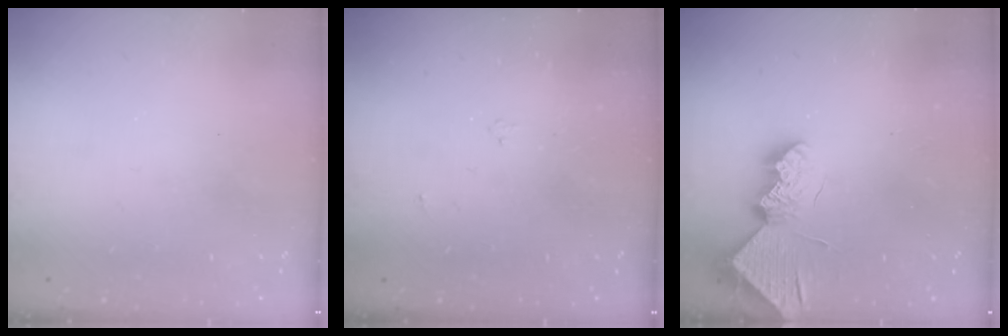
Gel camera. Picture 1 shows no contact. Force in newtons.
{"total": 2.7, "press": 2.7, "slide": 0.5}
{"total": 9.9, "press": 9.9, "slide": 0.4}